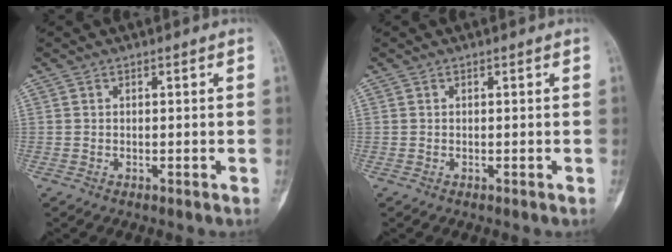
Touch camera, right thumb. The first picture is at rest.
{"total": 0.0}